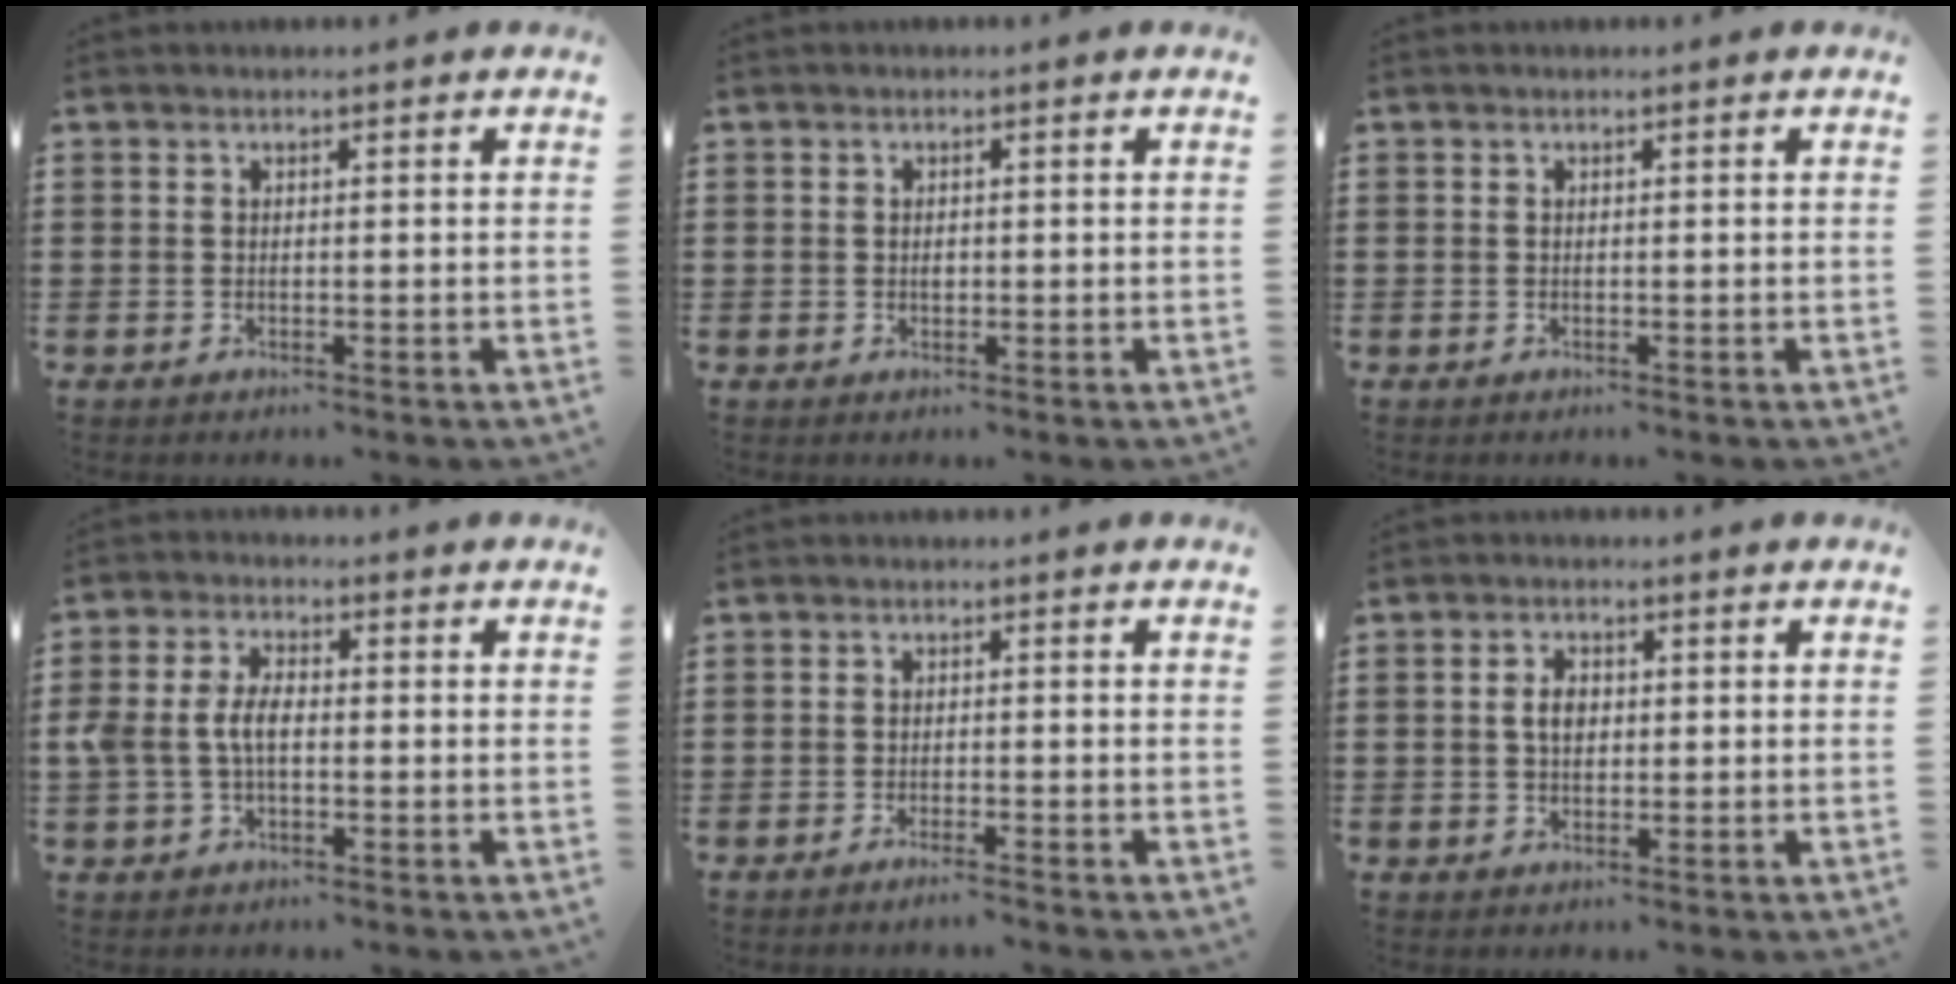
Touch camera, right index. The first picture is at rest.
{"total": 0.8, "force": [0.0, 0.7, 0.5], "torque": [-0.010, 0.003, 0.000]}
{"total": 0.0}
{"total": 5.1, "force": [-0.6, 2.9, 4.1], "torque": [-0.106, -0.003, -0.019]}
{"total": 1.4, "force": [-1.3, -0.1, 0.6], "torque": [-0.010, 0.000, -0.025]}
{"total": 2.9, "force": [0.2, 1.8, 2.2], "torque": [-0.046, 0.009, 0.002]}